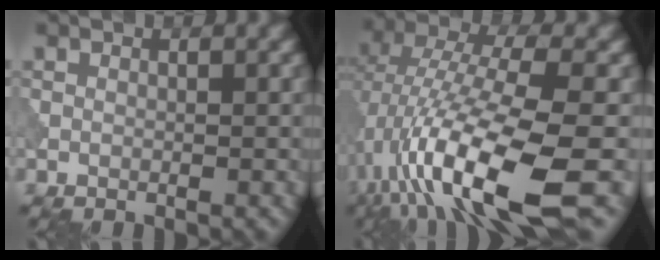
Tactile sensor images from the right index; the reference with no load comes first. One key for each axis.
{"total": 14.3, "fx": -3.9, "fy": 4.4, "fz": 13.0, "tx": -0.250, "ty": -0.002, "tz": -0.062}